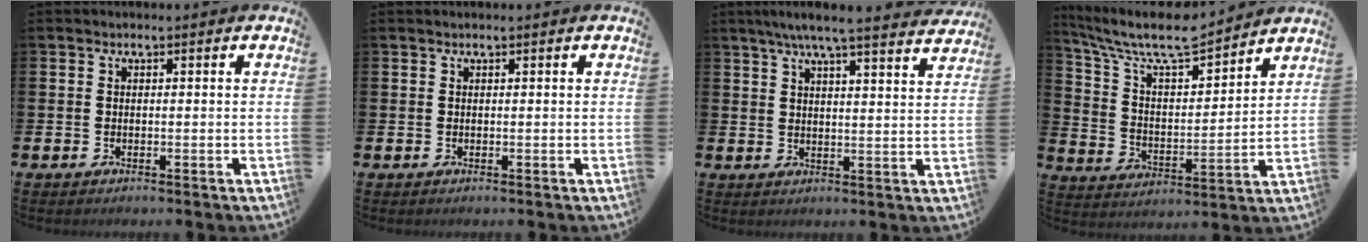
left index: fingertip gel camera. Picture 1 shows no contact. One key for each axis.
{"total": 0.0}
{"total": 6.3, "fx": 5.8, "fy": -0.2, "fz": 2.6, "tx": -0.057, "ty": -0.028, "tz": 0.099}
{"total": 9.6, "fx": 8.7, "fy": 2.0, "fz": 3.6, "tx": -0.114, "ty": -0.053, "tz": 0.150}